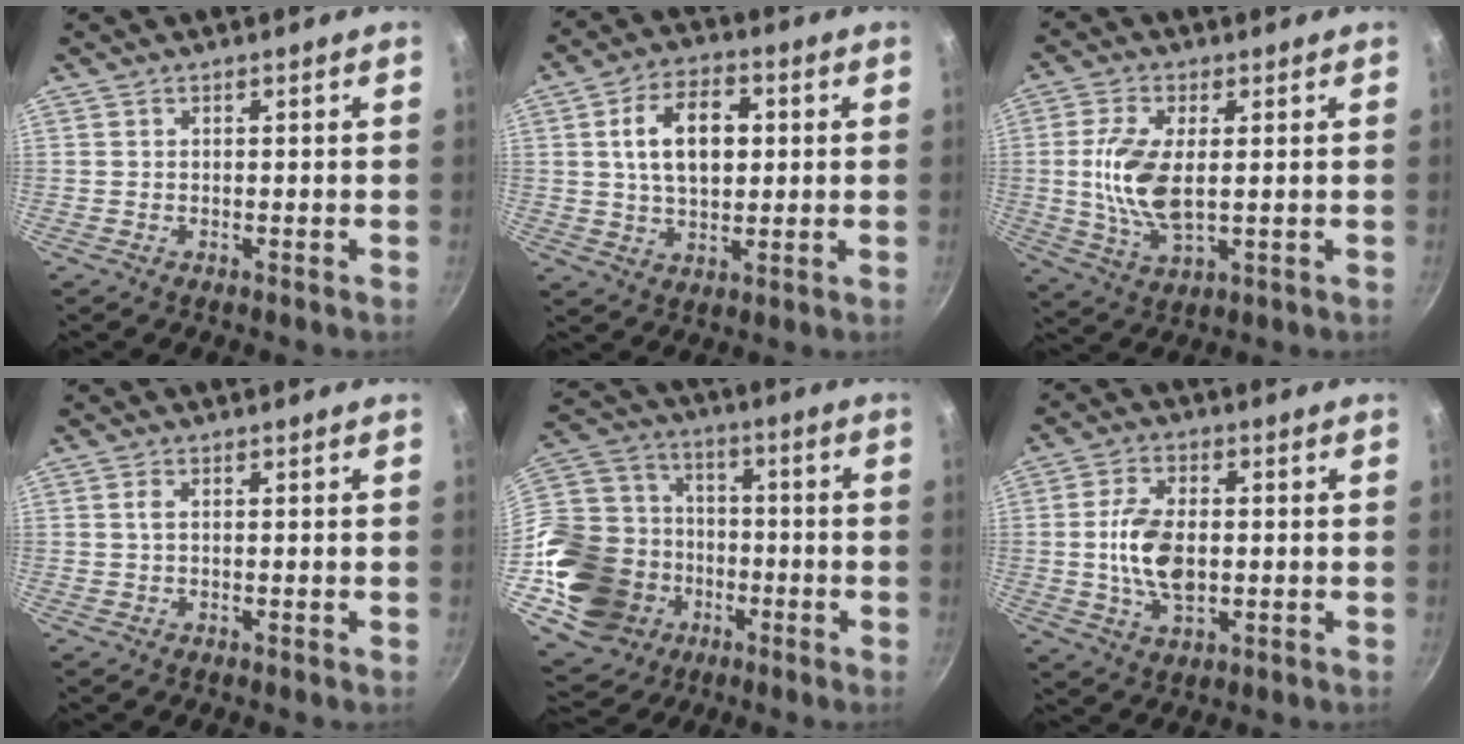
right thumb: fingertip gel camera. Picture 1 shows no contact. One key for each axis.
{"total": 12.0, "fx": 2.2, "fy": 7.3, "fz": 9.3, "tx": -0.141, "ty": 0.006, "tz": 0.036}
{"total": 11.2, "fx": 0.6, "fy": 5.4, "fz": 9.8, "tx": -0.207, "ty": -0.013, "tz": 0.017}
{"total": 1.5, "fx": 0.3, "fy": 0.6, "fz": 1.3, "tx": -0.033, "ty": -0.002, "tz": 0.004}
{"total": 26.9, "fx": -7.1, "fy": 22.2, "fz": 13.4, "tx": -0.301, "ty": 0.070, "tz": -0.113}
{"total": 10.6, "fx": -0.3, "fy": 5.9, "fz": 8.8, "tx": -0.164, "ty": 0.001, "tz": -0.001}